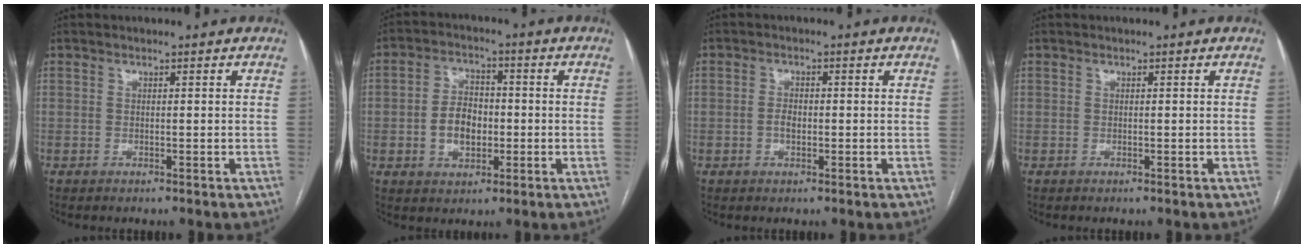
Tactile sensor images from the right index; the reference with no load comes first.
{"total": 6.8, "force": [-1.1, 4.5, 5.0], "torque": [-0.097, 0.014, -0.017]}
{"total": 2.1, "force": [-0.4, 1.2, 1.6], "torque": [-0.029, 0.004, -0.007]}
{"total": 0.0}